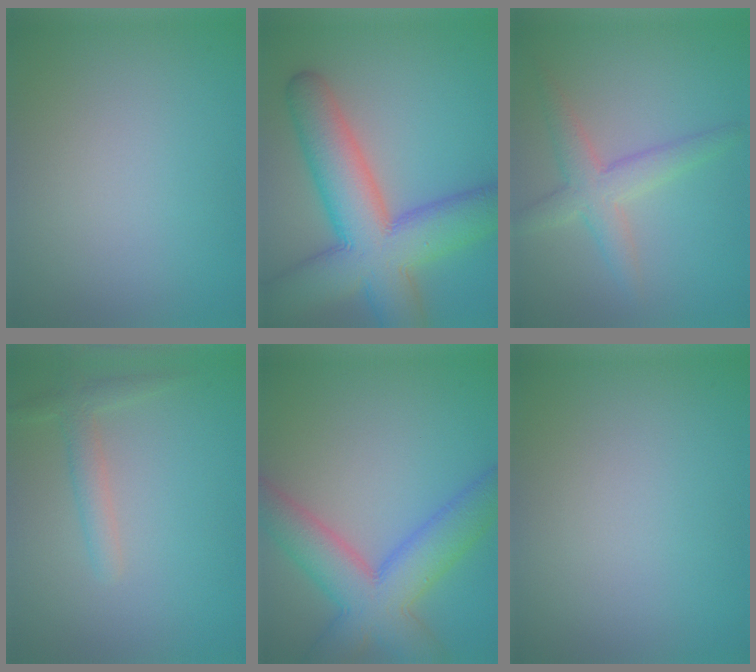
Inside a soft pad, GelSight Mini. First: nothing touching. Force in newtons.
{"total": 11.9, "press": 11.9, "slide": 0.6}
{"total": 3.5, "press": 3.5, "slide": 0.2}
{"total": 2.0, "press": 2.0, "slide": 0.1}
{"total": 8.4, "press": 8.4, "slide": 0.3}
{"total": 0.0}